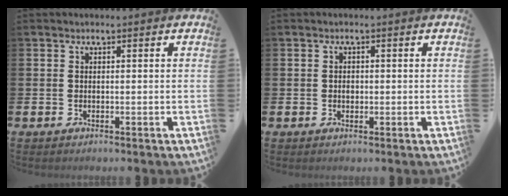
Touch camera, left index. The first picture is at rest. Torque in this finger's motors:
{"motor_torque": [0.38, 0.25, 0.03, 0.00]}